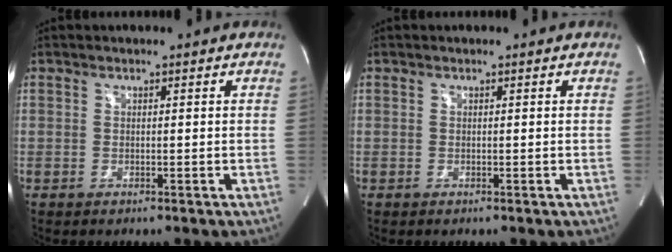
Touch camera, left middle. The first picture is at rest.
{"total": 0.0}